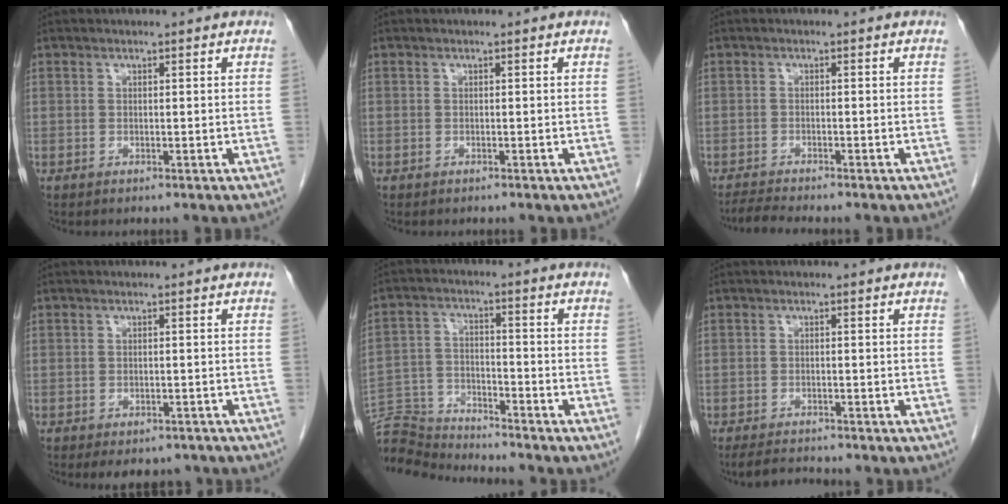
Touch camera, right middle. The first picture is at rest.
{"total": 0.0}
{"total": 2.9, "force": [-2.7, -0.6, 0.8], "torque": [-0.024, -0.017, -0.048]}
{"total": 5.8, "force": [-4.8, 2.7, 1.9], "torque": [-0.017, 0.004, -0.059]}
{"total": 10.3, "force": [-10.2, -0.4, 0.3], "torque": [-0.009, 0.009, -0.188]}
{"total": 3.4, "force": [-3.3, 0.1, 0.8], "torque": [-0.019, -0.017, -0.056]}